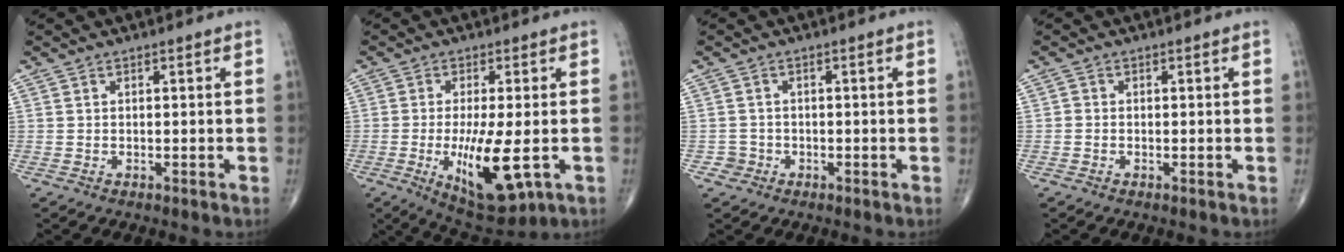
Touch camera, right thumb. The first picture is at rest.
{"total": 12.8, "force": [-2.9, 4.0, 11.8], "torque": [-0.203, -0.021, -0.034]}
{"total": 1.9, "force": [-0.9, 1.6, -0.3], "torque": [0.017, 0.009, -0.021]}
{"total": 0.7, "force": [-0.3, 0.6, 0.2], "torque": [0.000, 0.002, -0.011]}